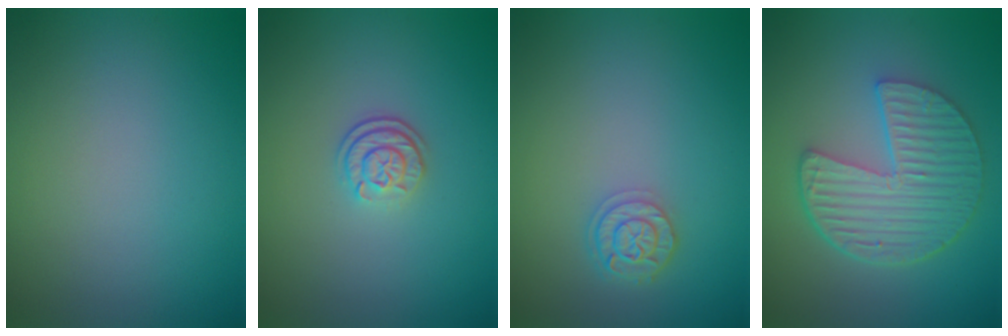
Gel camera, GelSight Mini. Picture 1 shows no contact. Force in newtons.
{"total": 2.3, "press": 1.9, "slide": 1.4}
{"total": 2.5, "press": 2.1, "slide": 1.4}
{"total": 6.7, "press": 4.8, "slide": 4.6}